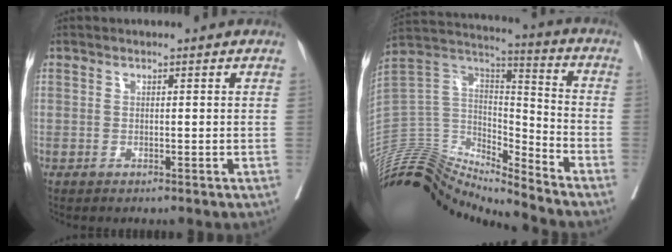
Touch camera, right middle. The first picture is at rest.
{"total": 19.1, "force": [-18.4, 2.2, 4.6], "torque": [-0.082, 0.067, -0.326]}